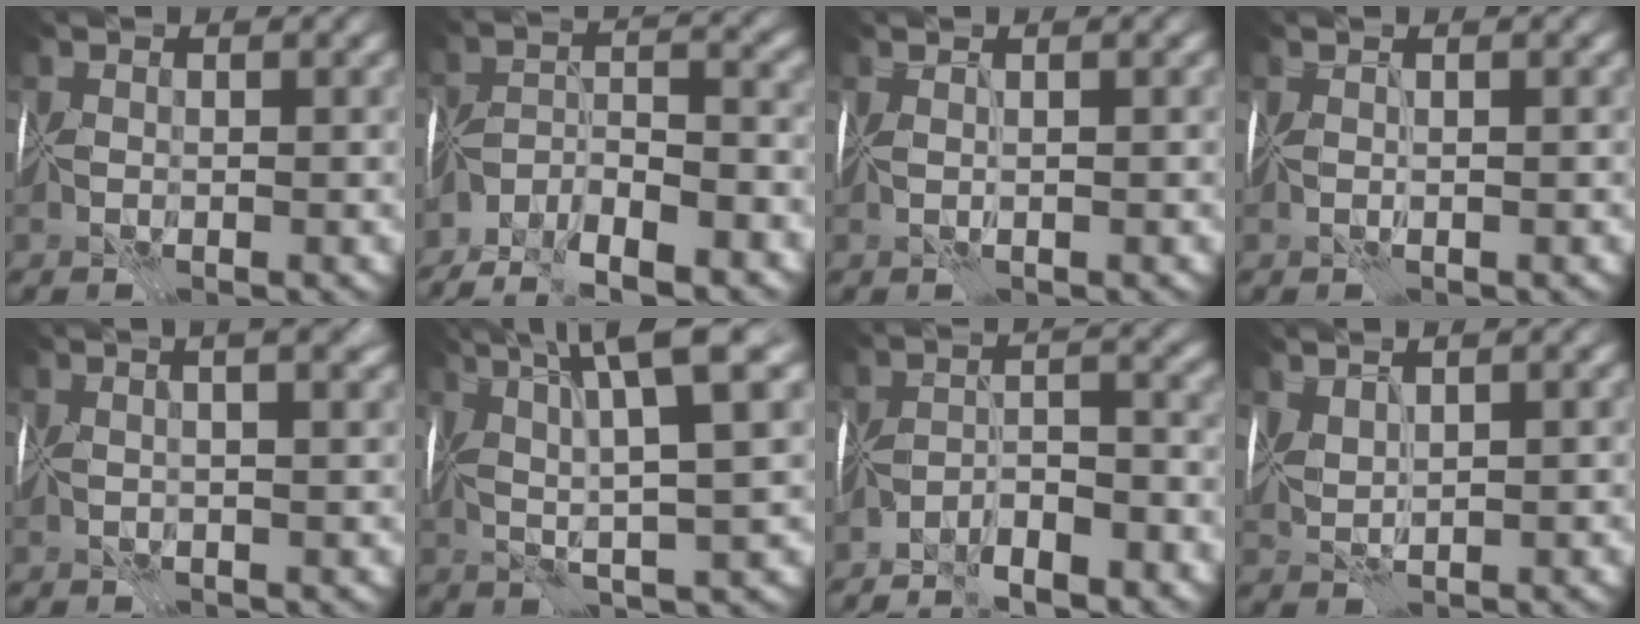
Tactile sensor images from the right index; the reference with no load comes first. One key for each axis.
{"total": 7.3, "fx": -5.9, "fy": 1.7, "fz": 4.0, "tx": -0.057, "ty": 0.002, "tz": -0.112}
{"total": 0.9, "fx": 0.6, "fy": -0.3, "fz": 0.6, "tx": 0.001, "ty": 0.003, "tz": 0.003}
{"total": 0.8, "fx": 0.3, "fy": -0.6, "fz": 0.4, "tx": -0.003, "ty": 0.000, "tz": 0.004}
{"total": 7.7, "fx": 3.7, "fy": 3.3, "fz": 5.9, "tx": -0.029, "ty": 0.049, "tz": 0.015}
{"total": 9.2, "fx": 3.7, "fy": 1.2, "fz": 8.4, "tx": -0.142, "ty": 0.019, "tz": 0.067}
{"total": 4.1, "fx": -3.8, "fy": 0.4, "fz": 1.7, "tx": -0.020, "ty": 0.006, "tz": -0.067}
{"total": 1.9, "fx": 1.5, "fy": 0.0, "fz": 1.1, "tx": -0.028, "ty": 0.006, "tz": 0.034}